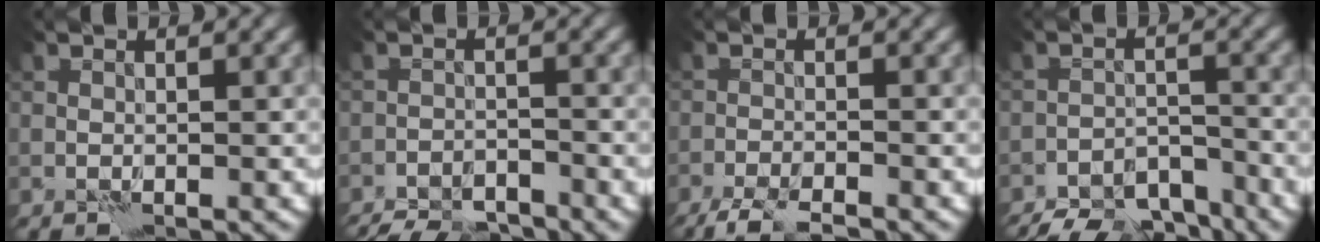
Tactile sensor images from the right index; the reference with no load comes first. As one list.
[{"total": 5.6, "force": [-5.3, 1.2, 1.4], "torque": [-0.022, -0.008, -0.088]}, {"total": 4.3, "force": [-3.7, 0.5, 2.0], "torque": [-0.040, -0.015, -0.071]}, {"total": 8.0, "force": [-7.1, 2.5, 2.5], "torque": [-0.030, -0.008, -0.112]}]